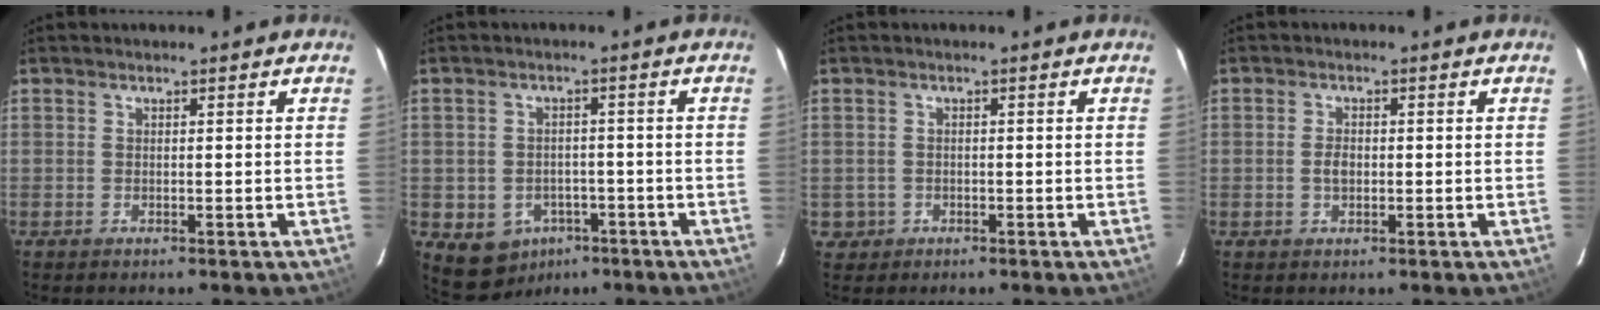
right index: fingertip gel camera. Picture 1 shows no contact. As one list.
[{"total": 8.1, "force": [-4.3, 6.5, 2.3], "torque": [-0.064, 0.012, -0.040]}, {"total": 2.7, "force": [-0.6, 2.7, 0.2], "torque": [-0.006, 0.009, -0.002]}, {"total": 2.4, "force": [-0.4, 1.6, 1.7], "torque": [-0.033, 0.003, -0.006]}]